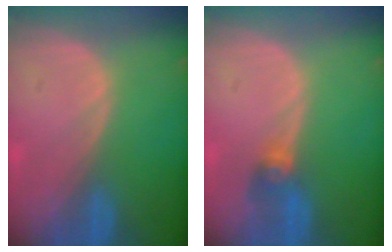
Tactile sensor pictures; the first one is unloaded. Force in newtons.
{"total": 2.7, "press": 2.7, "slide": 0.1}